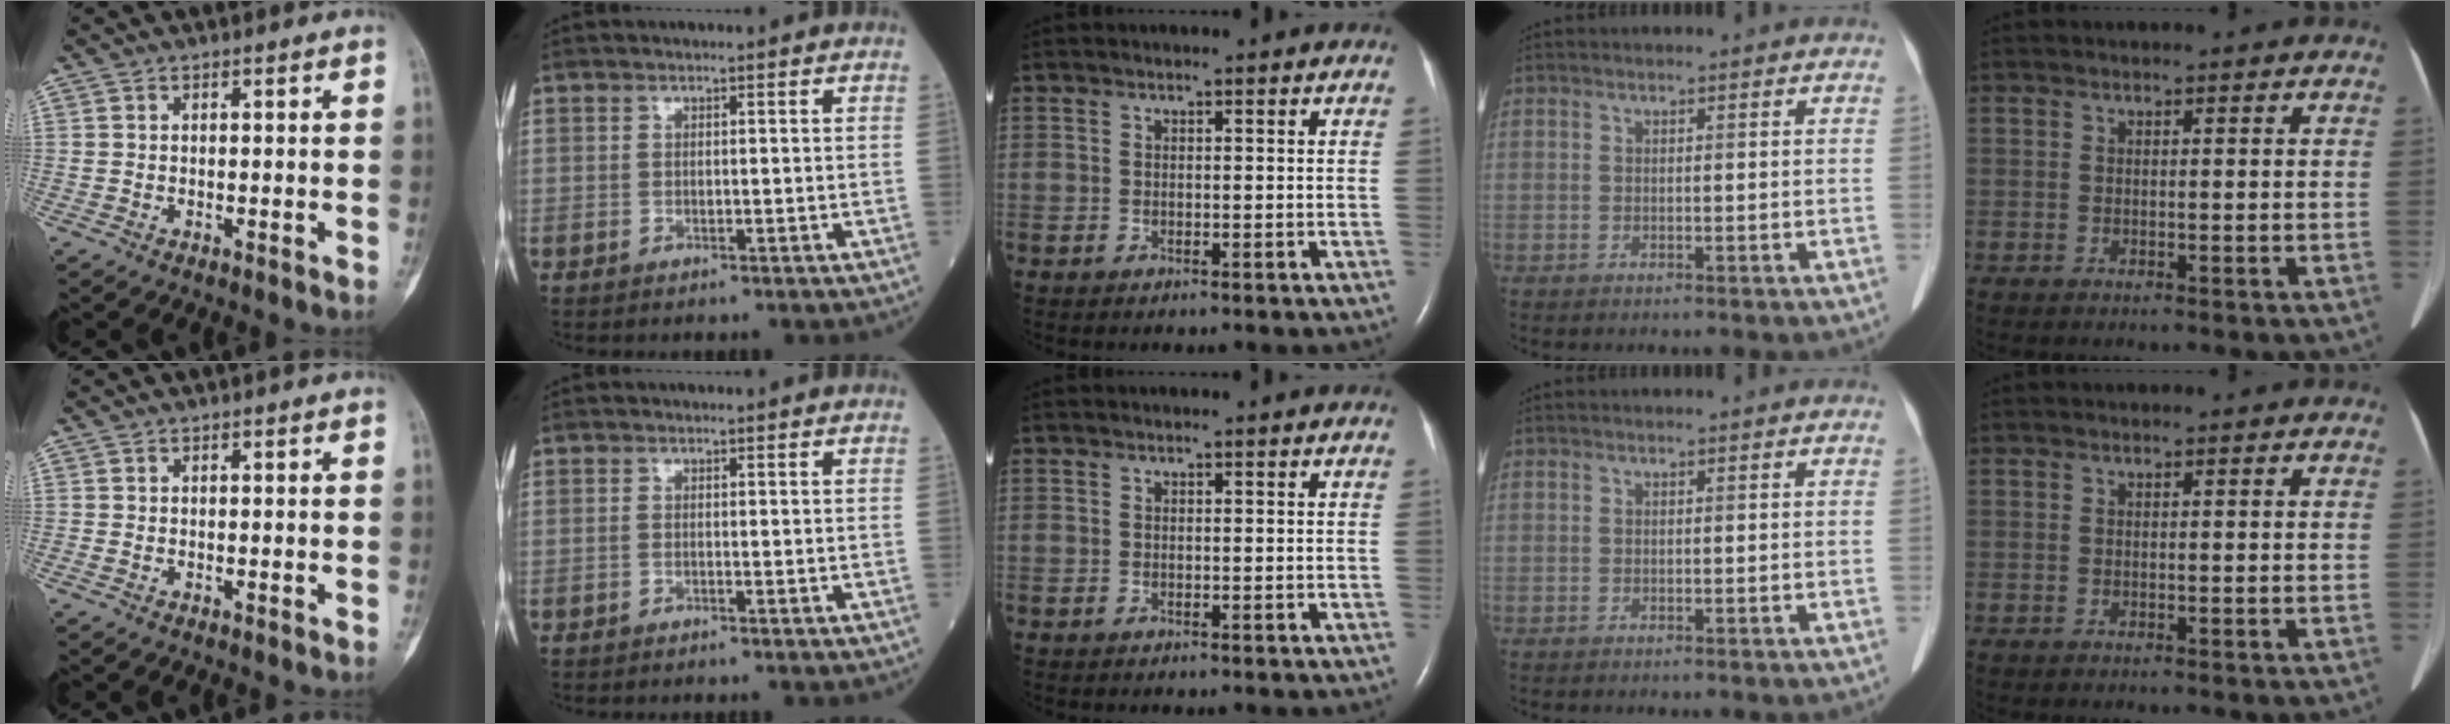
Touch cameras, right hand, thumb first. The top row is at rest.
{}